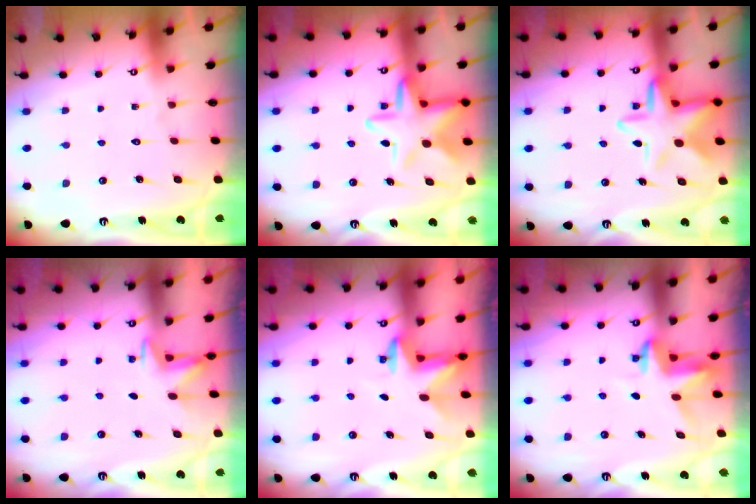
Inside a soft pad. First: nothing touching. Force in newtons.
{"total": 13.0, "press": 12.9, "slide": 1.5}
{"total": 13.0, "press": 12.9, "slide": 1.8}
{"total": 2.1, "press": 1.8, "slide": 1.1}
{"total": 2.8, "press": 2.8, "slide": 0.7}
{"total": 3.7, "press": 3.7, "slide": 0.3}